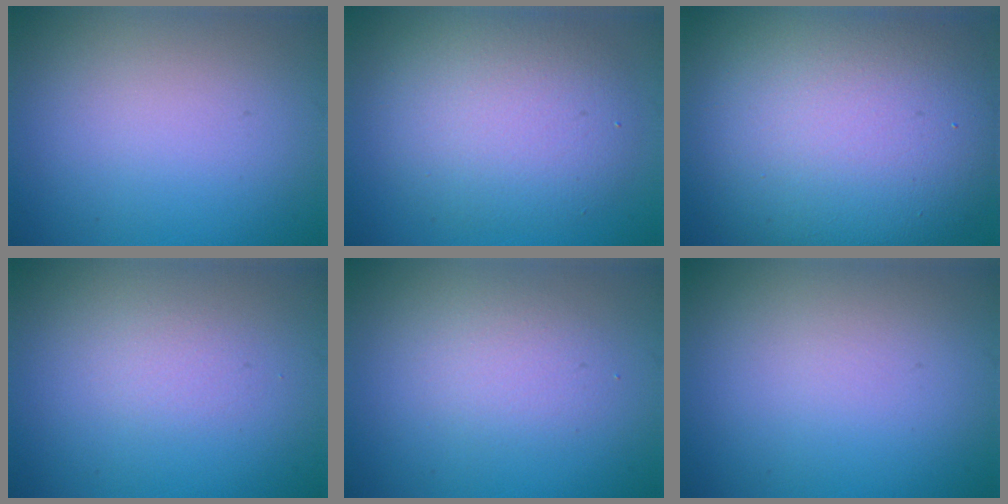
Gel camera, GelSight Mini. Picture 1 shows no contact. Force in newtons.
{"total": 6.1, "press": 6.1, "slide": 0.2}
{"total": 15.3, "press": 15.3, "slide": 1.0}
{"total": 1.0, "press": 1.0, "slide": 0.0}
{"total": 1.9, "press": 1.8, "slide": 0.2}
{"total": 0.0}